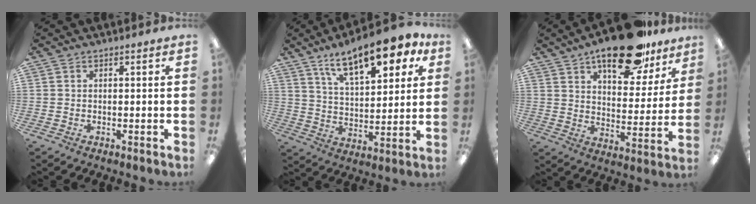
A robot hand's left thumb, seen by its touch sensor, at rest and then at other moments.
{"total": 16.2, "force": [10.7, 6.4, 10.3], "torque": [-0.156, -0.047, 0.180]}
{"total": 20.9, "force": [14.5, 8.8, 12.1], "torque": [-0.167, -0.077, 0.239]}